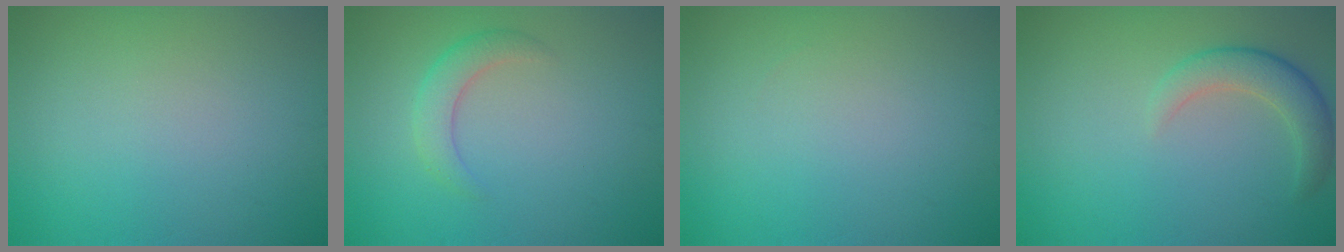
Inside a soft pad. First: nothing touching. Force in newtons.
{"total": 2.4, "press": 2.4, "slide": 0.2}
{"total": 0.0}
{"total": 3.0, "press": 3.0, "slide": 0.4}